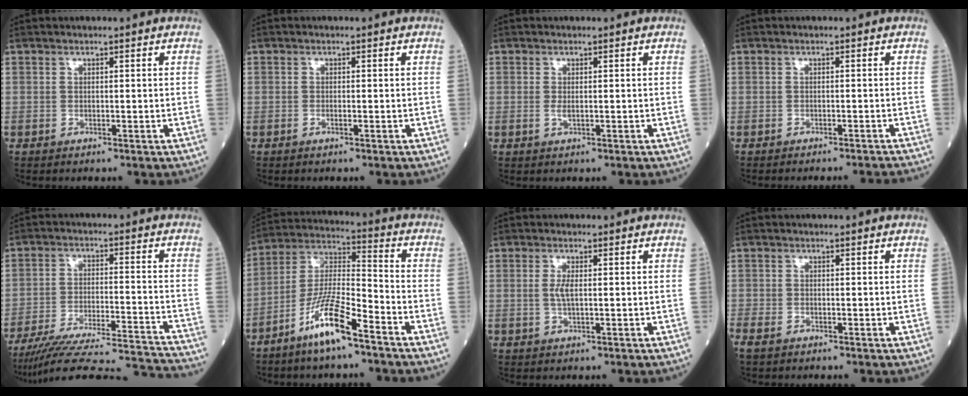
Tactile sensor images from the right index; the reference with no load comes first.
{"total": 0.5, "force": [-0.2, 0.0, 0.5], "torque": [-0.012, -0.001, -0.004]}
{"total": 1.0, "force": [0.0, 0.3, 0.9], "torque": [-0.022, -0.003, 0.001]}
{"total": 6.4, "force": [-6.2, -0.5, 1.5], "torque": [-0.007, -0.014, -0.069]}
{"total": 24.6, "force": [-23.3, -0.3, 7.8], "torque": [-0.085, -0.031, -0.331]}
{"total": 11.6, "force": [-7.3, 1.3, 9.0], "torque": [-0.183, -0.014, -0.143]}
{"total": 2.1, "force": [0.1, 0.6, 2.0], "torque": [-0.047, -0.002, 0.003]}
{"total": 2.8, "force": [-2.0, 1.4, 1.4], "torque": [-0.033, -0.005, -0.036]}